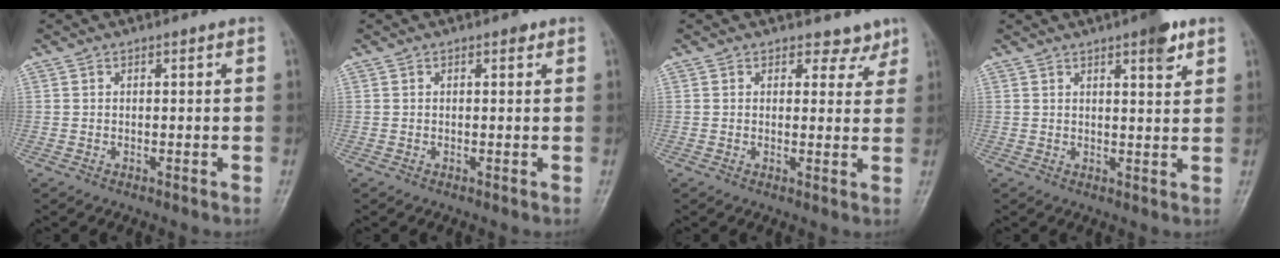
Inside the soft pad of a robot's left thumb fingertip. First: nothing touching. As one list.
[{"total": 0.9, "force": [0.5, 0.5, 0.5], "torque": [0.000, -0.001, 0.003]}, {"total": 3.8, "force": [3.0, 2.4, 0.3], "torque": [0.023, -0.022, 0.028]}, {"total": 5.5, "force": [3.3, 1.4, 4.1], "torque": [-0.046, -0.015, 0.041]}]